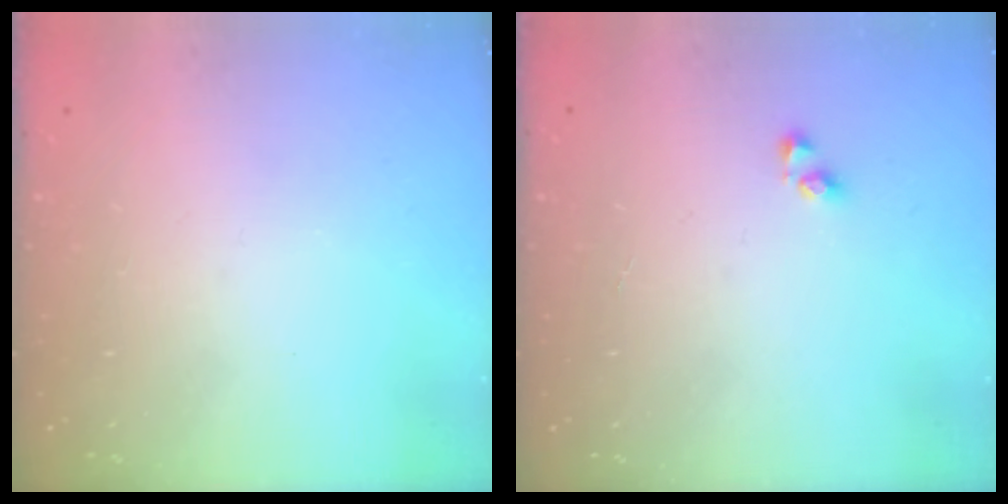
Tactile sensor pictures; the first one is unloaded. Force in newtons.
{"total": 2.9, "press": 2.9, "slide": 0.3}